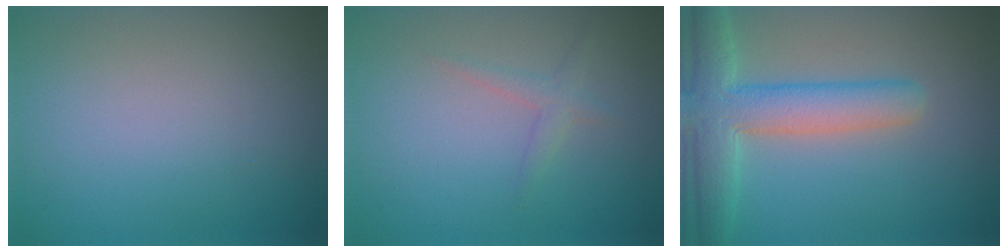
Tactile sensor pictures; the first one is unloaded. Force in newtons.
{"total": 1.3, "press": 1.3, "slide": 0.1}
{"total": 6.1, "press": 6.1, "slide": 0.6}